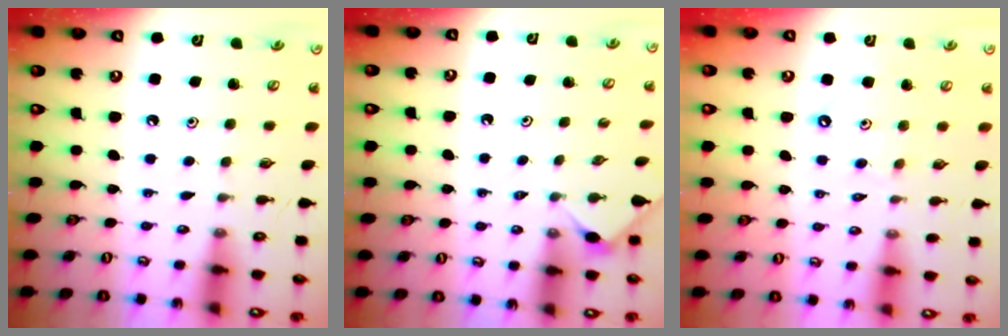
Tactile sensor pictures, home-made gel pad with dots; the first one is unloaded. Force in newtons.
{"total": 2.7, "press": 2.6, "slide": 0.4}
{"total": 1.7, "press": 1.6, "slide": 0.3}